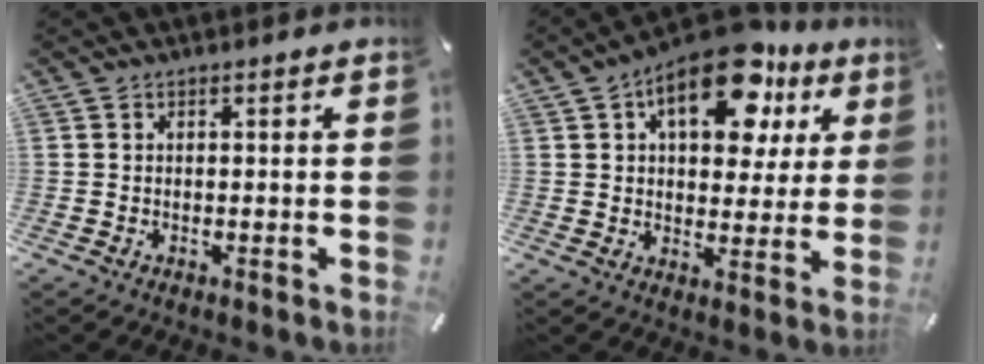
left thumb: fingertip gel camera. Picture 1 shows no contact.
{"total": 17.3, "force": [8.2, 9.5, 11.8], "torque": [-0.173, -0.027, 0.137]}